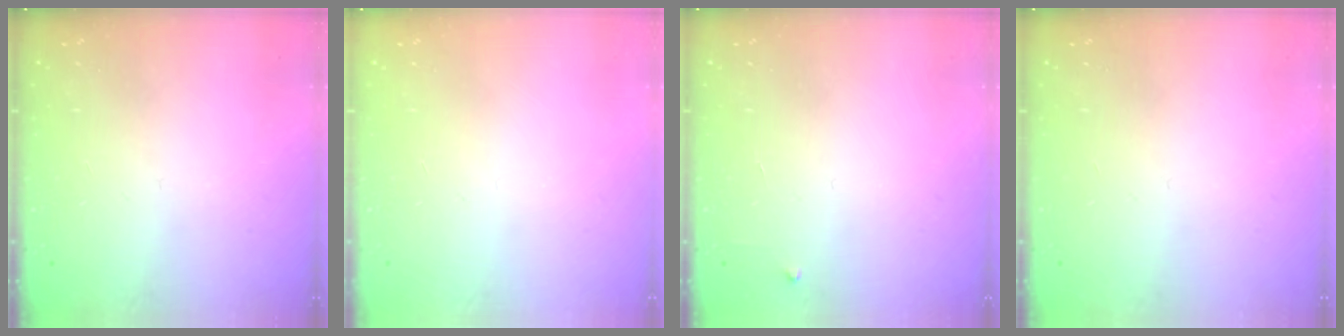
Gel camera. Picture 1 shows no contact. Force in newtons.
{"total": 0.0}
{"total": 2.3, "press": 2.3, "slide": 0.3}
{"total": 0.0}